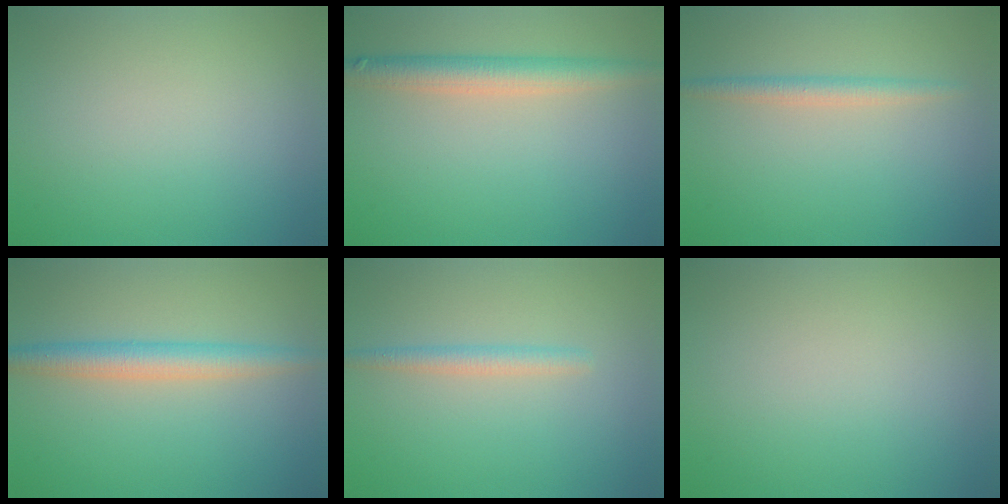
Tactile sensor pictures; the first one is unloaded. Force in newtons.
{"total": 3.8, "press": 3.8, "slide": 0.3}
{"total": 1.8, "press": 1.8, "slide": 0.1}
{"total": 3.6, "press": 3.6, "slide": 0.1}
{"total": 1.7, "press": 1.7, "slide": 0.1}
{"total": 0.0}